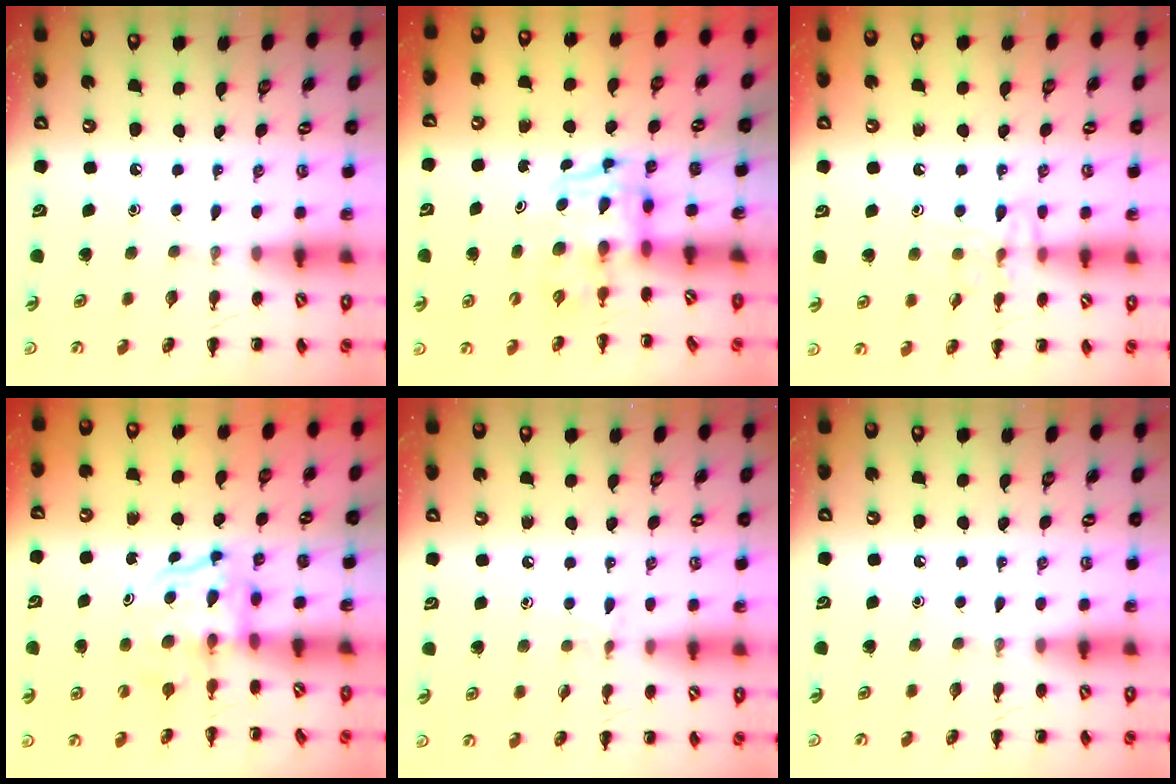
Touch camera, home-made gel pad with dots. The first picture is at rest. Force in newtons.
{"total": 3.2, "press": 3.2, "slide": 0.6}
{"total": 9.8, "press": 9.8, "slide": 1.1}
{"total": 3.4, "press": 3.4, "slide": 0.3}
{"total": 5.4, "press": 5.0, "slide": 2.1}
{"total": 0.0}